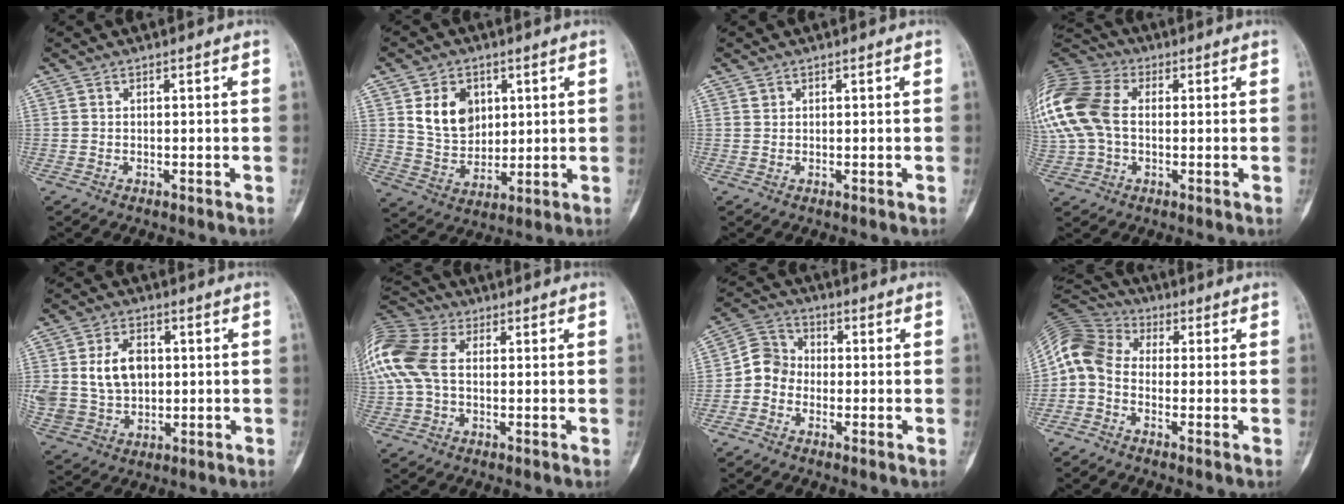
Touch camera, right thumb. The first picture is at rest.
{"total": 10.1, "force": [3.4, 7.6, 5.8], "torque": [-0.067, -0.022, 0.073]}
{"total": 1.0, "force": [0.6, 0.8, 0.1], "torque": [0.010, -0.002, 0.009]}
{"total": 20.4, "force": [2.2, 14.3, 14.4], "torque": [-0.370, 0.034, 0.041]}
{"total": 11.7, "force": [1.8, 8.6, 7.7], "torque": [-0.131, 0.000, 0.046]}
{"total": 15.5, "force": [2.2, 10.3, 11.4], "torque": [-0.291, 0.029, 0.036]}
{"total": 6.2, "force": [-1.5, 5.5, 2.5], "torque": [-0.023, 0.026, -0.045]}
{"total": 8.6, "force": [-1.0, 6.7, 5.3], "torque": [-0.098, 0.032, -0.040]}